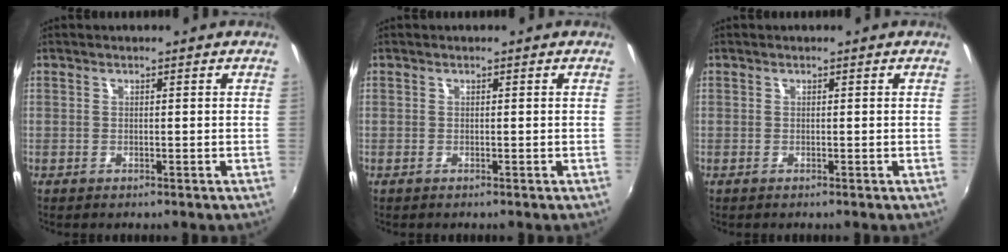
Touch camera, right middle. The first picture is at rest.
{"total": 0.0}
{"total": 0.0}